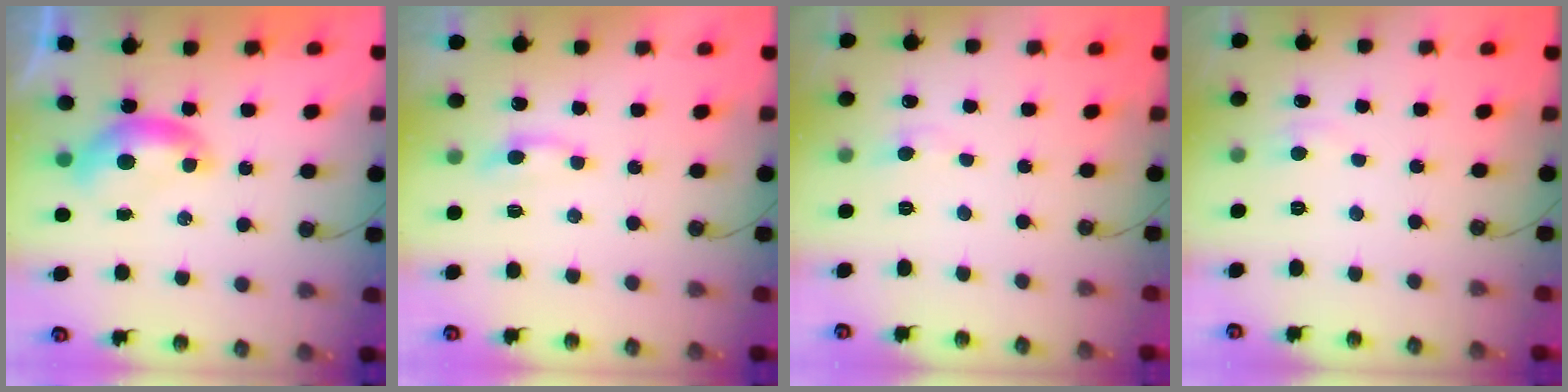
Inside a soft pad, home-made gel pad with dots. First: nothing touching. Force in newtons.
{"total": 0.0}
{"total": 0.8, "press": 0.5, "slide": 0.6}
{"total": 2.7, "press": 2.7, "slide": 0.3}